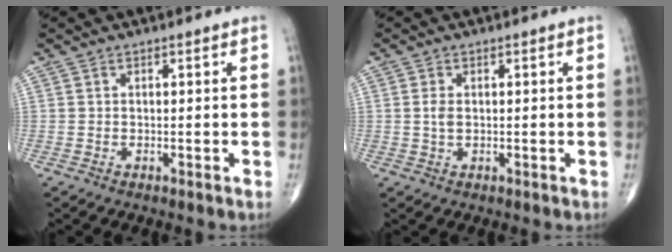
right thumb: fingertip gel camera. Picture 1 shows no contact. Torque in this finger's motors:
{"motor_torque": [-0.12, 0.17, 0.22, -0.08, -0.04]}